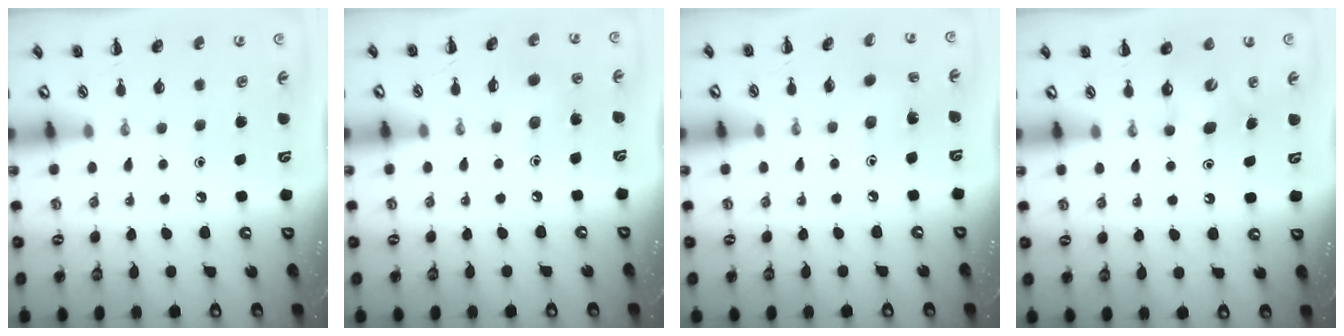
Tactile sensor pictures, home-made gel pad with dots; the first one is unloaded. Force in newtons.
{"total": 2.8, "press": 2.8, "slide": 0.7}
{"total": 2.8, "press": 2.7, "slide": 0.8}
{"total": 4.4, "press": 4.2, "slide": 1.3}